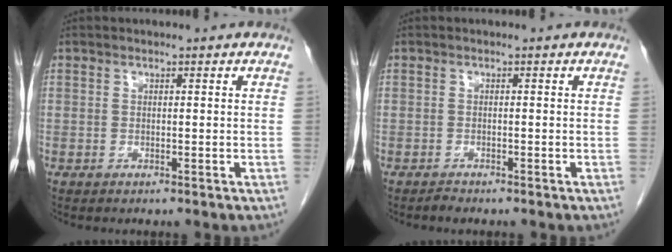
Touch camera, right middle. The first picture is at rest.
{"total": 0.7, "force": [-0.7, 0.0, 0.2], "torque": [-0.010, -0.004, -0.012]}